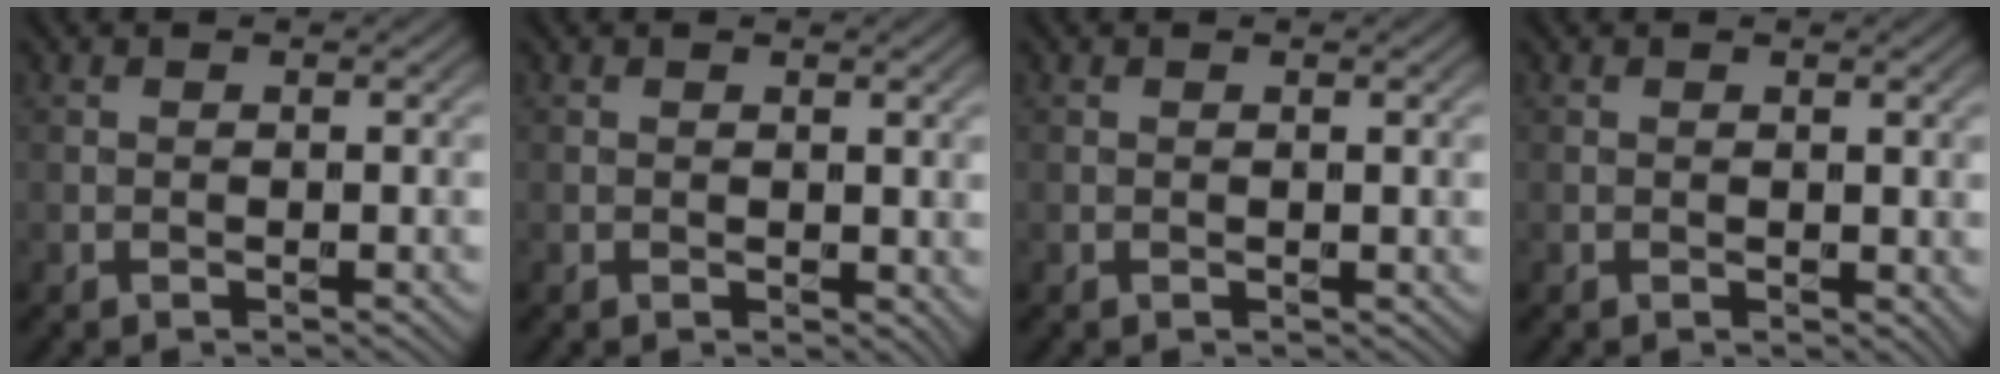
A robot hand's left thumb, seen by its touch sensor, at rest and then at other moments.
{"total": 1.1, "force": [0.3, 0.8, 0.8], "torque": [-0.009, -0.004, 0.007]}
{"total": 0.0}
{"total": 0.9, "force": [0.2, 0.7, 0.6], "torque": [-0.006, -0.004, 0.006]}